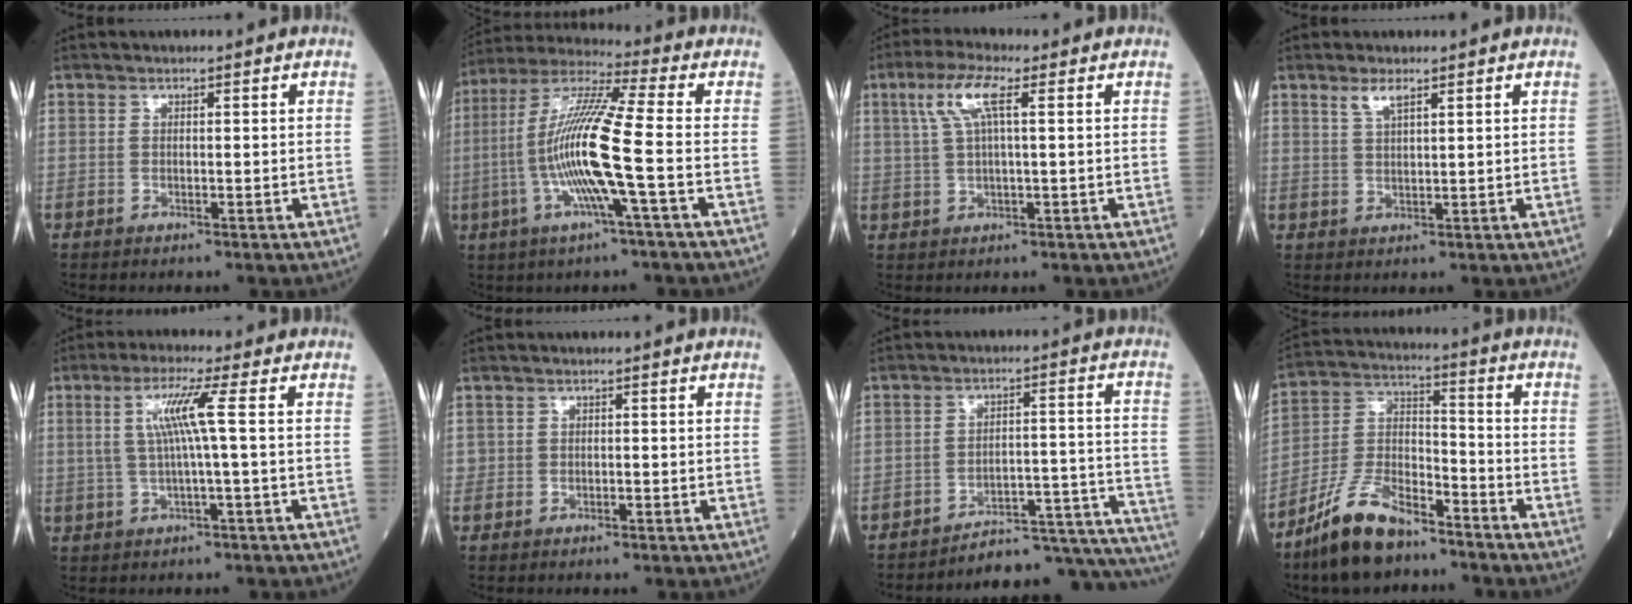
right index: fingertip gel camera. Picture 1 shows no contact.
{"total": 14.0, "force": [-2.7, -0.4, 13.7], "torque": [-0.276, 0.001, -0.060]}
{"total": 5.8, "force": [2.2, 0.8, 5.3], "torque": [-0.117, 0.021, 0.049]}
{"total": 2.5, "force": [1.8, 0.3, 1.7], "torque": [-0.039, 0.002, 0.041]}
{"total": 6.0, "force": [1.0, -1.0, 5.8], "torque": [-0.120, 0.012, 0.028]}
{"total": 0.7, "force": [-0.1, 0.6, 0.3], "torque": [-0.005, 0.006, 0.003]}
{"total": 17.2, "force": [-17.0, 1.2, 2.1], "torque": [0.025, 0.054, -0.219]}
{"total": 12.6, "force": [-9.4, 4.3, 7.3], "torque": [-0.157, -0.001, -0.182]}